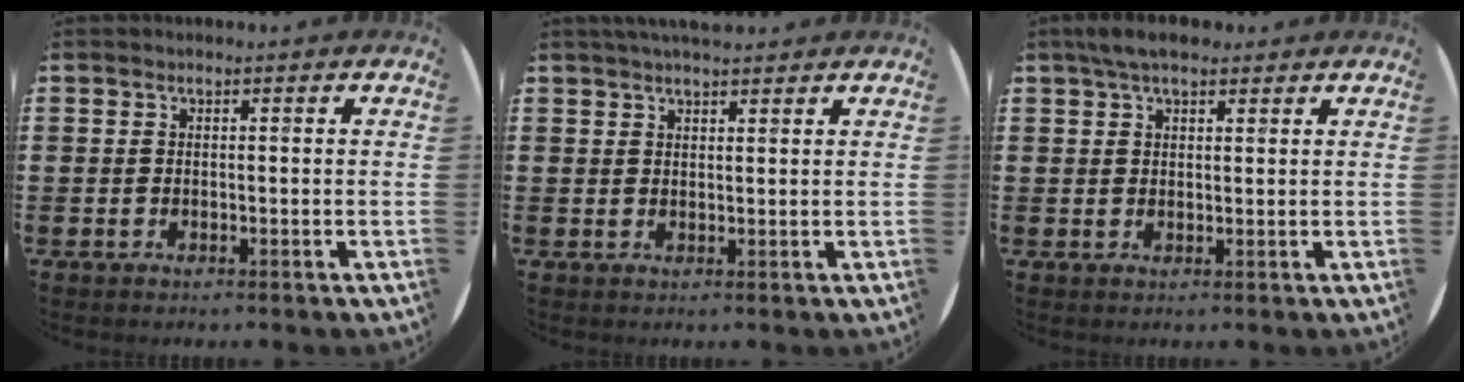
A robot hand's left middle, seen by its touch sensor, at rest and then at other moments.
{"total": 2.4, "force": [2.2, 0.3, 0.8], "torque": [-0.020, 0.001, 0.041]}
{"total": 3.5, "force": [2.7, 1.2, 1.9], "torque": [-0.044, 0.007, 0.050]}